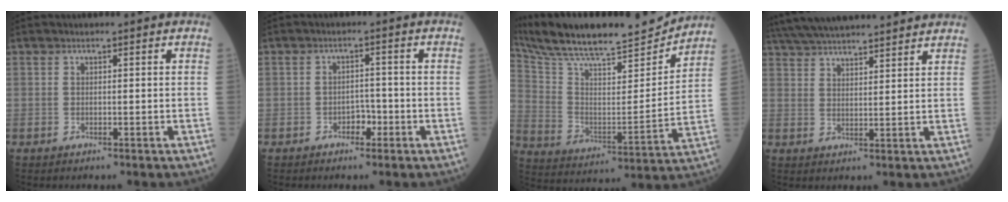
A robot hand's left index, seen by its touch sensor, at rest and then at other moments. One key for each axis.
{"total": 2.4, "fx": -1.4, "fy": 1.4, "fz": 1.4, "tx": -0.015, "ty": 0.007, "tz": -0.025}
{"total": 22.8, "fx": 20.9, "fy": 3.0, "fz": 8.5, "tx": -0.162, "ty": -0.005, "tz": 0.328}
{"total": 18.1, "fx": 16.6, "fy": 2.0, "fz": 7.1, "tx": -0.130, "ty": 0.048, "tz": 0.250}